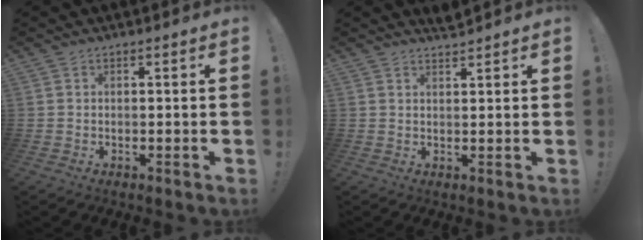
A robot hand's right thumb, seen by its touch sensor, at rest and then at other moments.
{"total": 2.2, "force": [2.1, 0.2, 0.7], "torque": [-0.001, -0.015, 0.034]}